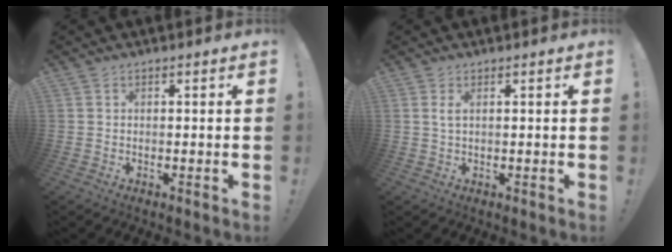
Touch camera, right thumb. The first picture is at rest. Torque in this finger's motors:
{"motor_torque": [0.01, -0.12, -0.56, 0.05, 0.00]}